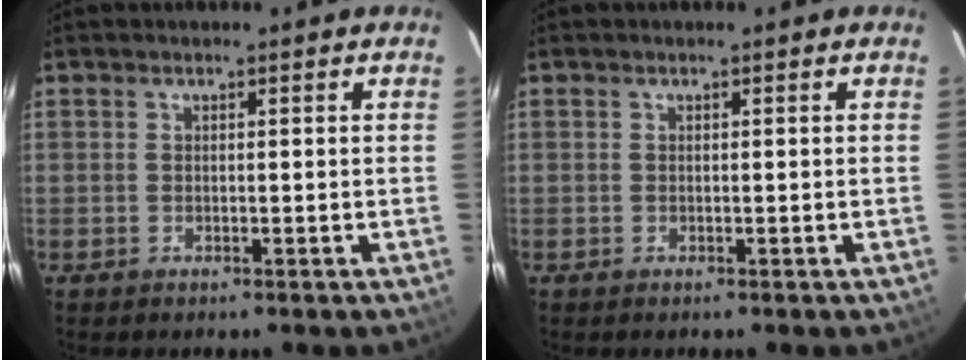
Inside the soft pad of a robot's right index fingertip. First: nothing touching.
{"total": 0.0}